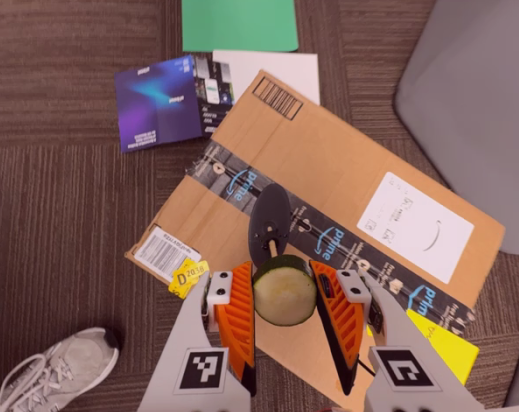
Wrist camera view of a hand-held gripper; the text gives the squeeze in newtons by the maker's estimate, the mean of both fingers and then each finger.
{"total": 10.4, "left": 10.7, "right": 10.0}